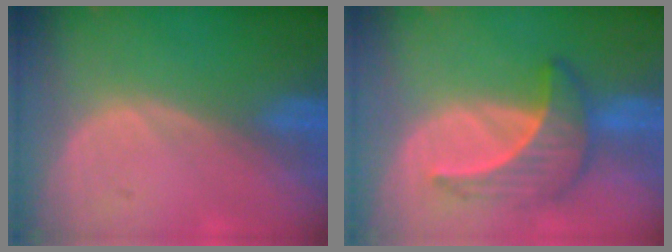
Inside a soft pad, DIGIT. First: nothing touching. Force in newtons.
{"total": 6.5, "press": 6.4, "slide": 1.0}